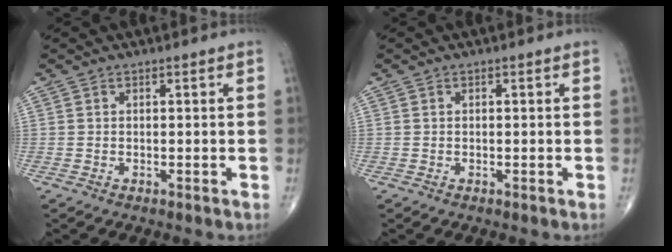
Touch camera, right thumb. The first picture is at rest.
{"total": 0.0}